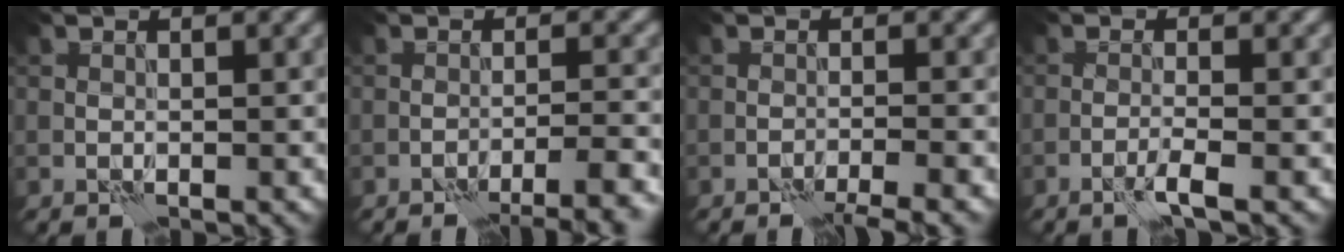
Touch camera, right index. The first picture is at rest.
{"total": 5.4, "force": [-3.9, 1.0, 3.6], "torque": [-0.050, 0.005, -0.056]}
{"total": 3.6, "force": [-2.8, 0.3, 2.3], "torque": [-0.036, 0.003, -0.050]}
{"total": 2.2, "force": [-1.2, 0.1, 1.8], "torque": [-0.028, 0.008, -0.032]}